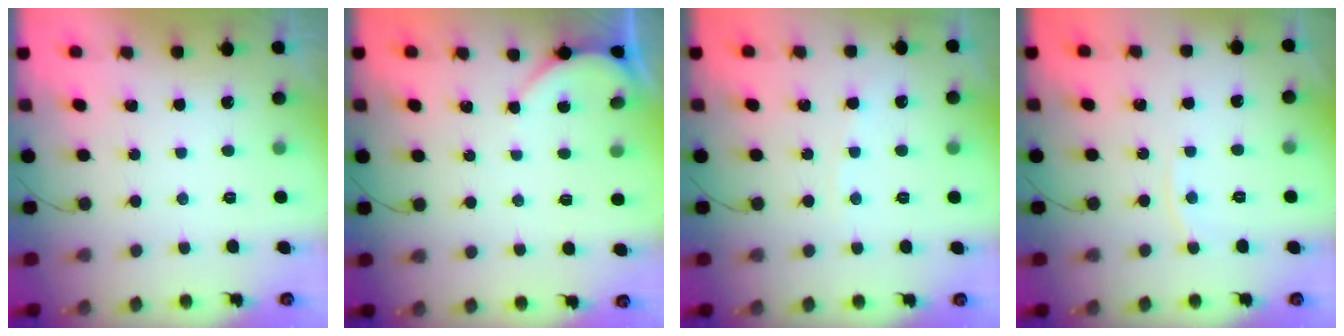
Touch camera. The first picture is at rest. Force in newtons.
{"total": 2.2, "press": 2.2, "slide": 0.3}
{"total": 2.9, "press": 2.9, "slide": 0.4}
{"total": 2.9, "press": 2.9, "slide": 0.1}